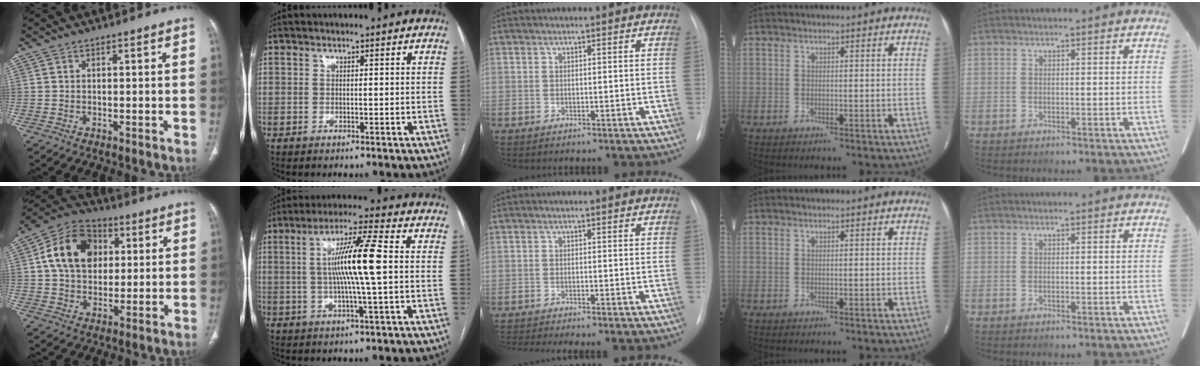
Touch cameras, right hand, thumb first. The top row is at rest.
{"thumb": {"total": 14.7, "force": [3.1, 10.9, 9.3], "torque": [-0.137, 0.011, 0.044]}, "index": {"total": 10.7, "force": [0.8, -0.5, 10.6], "torque": [-0.196, 0.005, 0.011]}, "middle": {"total": 3.7, "force": [-3.2, -0.9, 1.7], "torque": [-0.028, -0.007, -0.052]}}